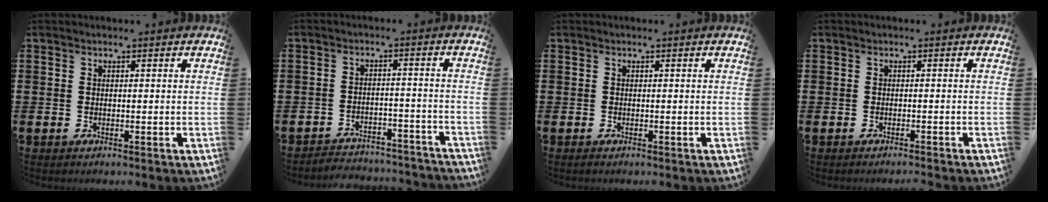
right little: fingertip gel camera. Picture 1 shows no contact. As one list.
[{"total": 3.3, "force": [-3.2, 0.3, -0.2], "torque": [-0.004, 0.004, -0.070]}, {"total": 0.0}, {"total": 0.6, "force": [-0.6, -0.2, 0.0], "torque": [0.002, 0.000, -0.013]}]